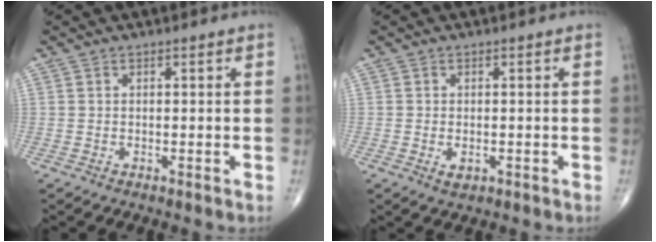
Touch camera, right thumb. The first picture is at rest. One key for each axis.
{"total": 1.9, "fx": -0.5, "fy": 1.1, "fz": 1.5, "tx": -0.024, "ty": -0.003, "tz": -0.006}